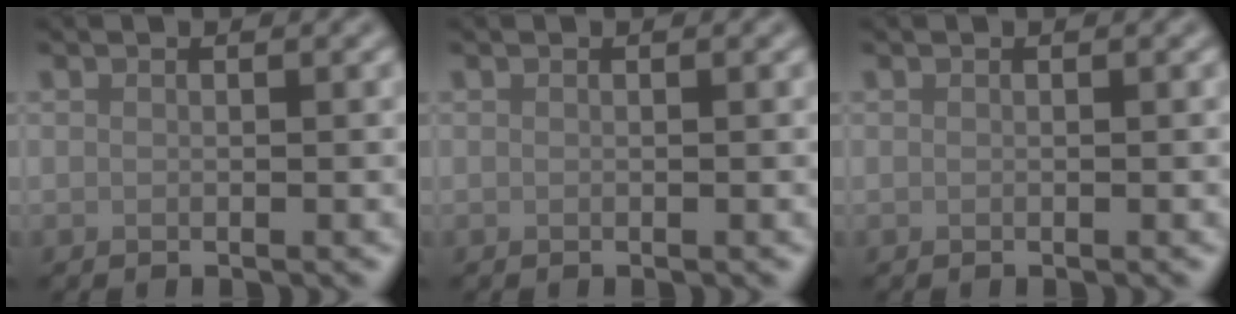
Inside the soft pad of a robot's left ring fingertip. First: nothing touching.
{"total": 0.0}
{"total": 0.0}